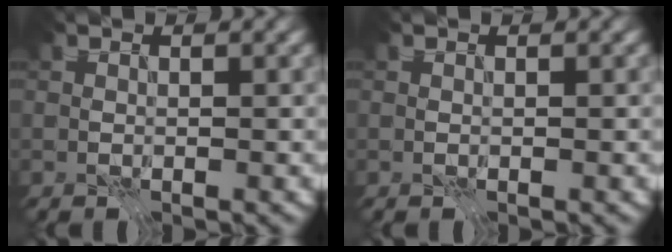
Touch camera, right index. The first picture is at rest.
{"total": 0.0}